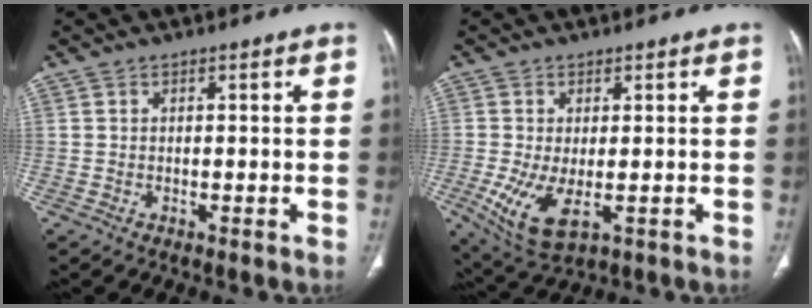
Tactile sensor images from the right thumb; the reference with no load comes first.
{"total": 8.3, "force": [-1.9, 3.7, 7.1], "torque": [-0.151, -0.022, -0.021]}